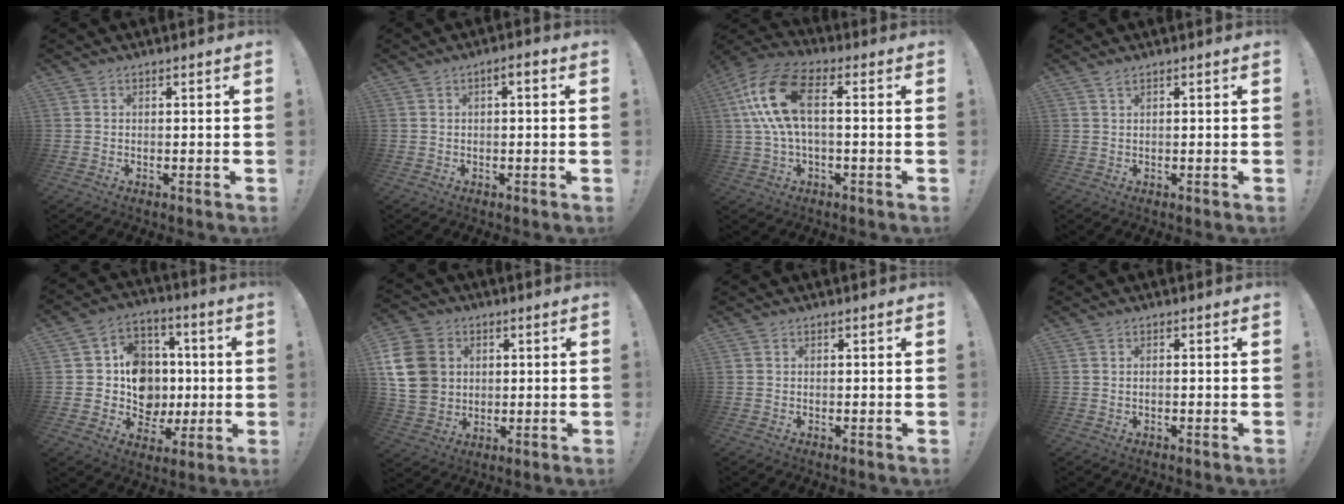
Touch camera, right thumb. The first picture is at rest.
{"total": 2.3, "force": [-0.5, 0.5, 2.2], "torque": [-0.037, 0.008, -0.012]}
{"total": 16.5, "force": [2.6, 7.7, 14.3], "torque": [-0.294, 0.008, 0.044]}
{"total": 1.0, "force": [0.7, -0.1, 0.8], "torque": [-0.016, 0.000, 0.011]}
{"total": 14.8, "force": [-0.5, 13.4, 6.2], "torque": [-0.076, 0.015, 0.020]}
{"total": 14.9, "force": [2.7, 12.5, 7.6], "torque": [-0.140, 0.000, 0.058]}
{"total": 0.0}
{"total": 0.8, "force": [-0.4, -0.1, 0.7], "torque": [-0.020, 0.002, -0.006]}